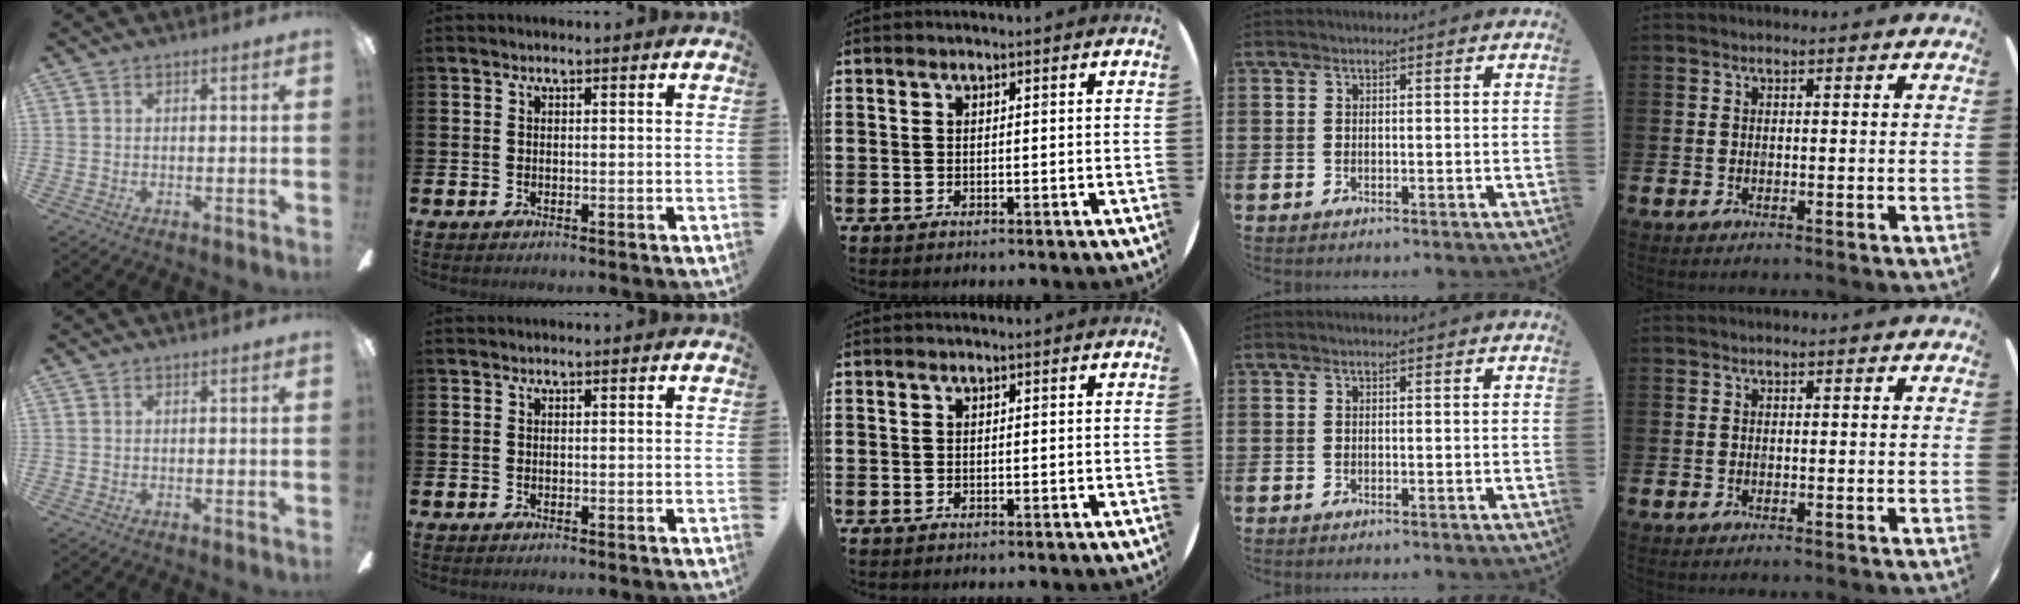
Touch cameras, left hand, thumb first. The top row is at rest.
{}